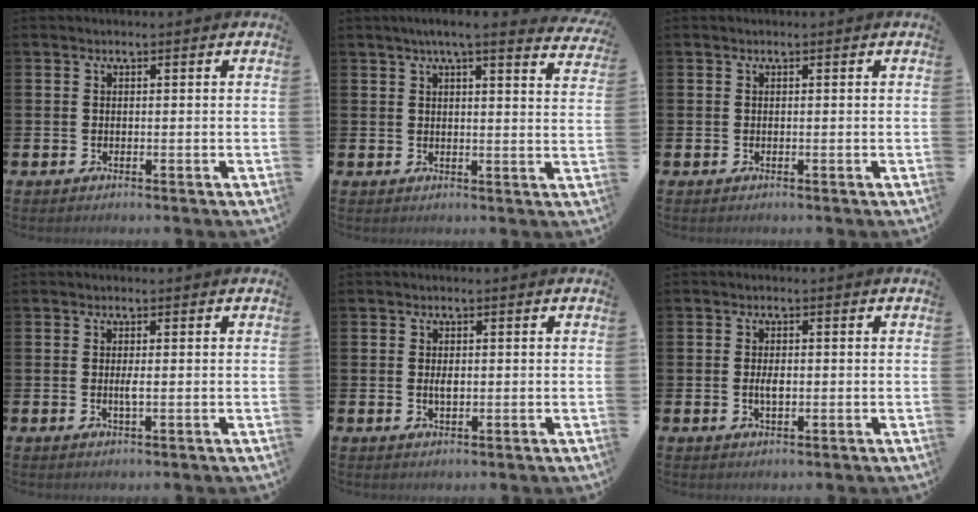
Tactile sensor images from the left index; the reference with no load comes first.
{"total": 4.7, "force": [4.2, -0.1, 2.1], "torque": [-0.038, -0.017, 0.069]}
{"total": 0.0}
{"total": 1.0, "force": [0.0, 0.0, 1.0], "torque": [-0.021, -0.002, 0.000]}
{"total": 1.5, "force": [0.1, 0.7, 1.3], "torque": [-0.020, 0.002, -0.001]}
{"total": 2.0, "force": [-0.1, 1.0, 1.8], "torque": [-0.029, 0.000, -0.004]}